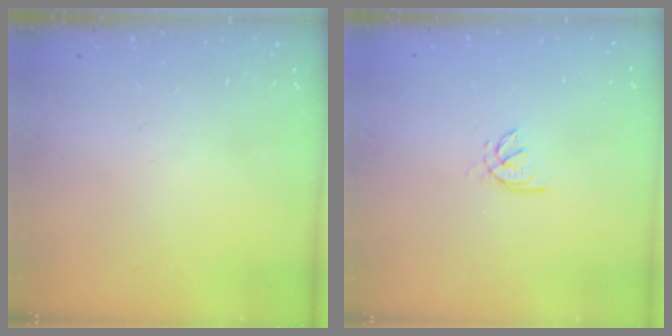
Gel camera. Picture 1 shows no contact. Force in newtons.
{"total": 2.0, "press": 2.0, "slide": 0.6}